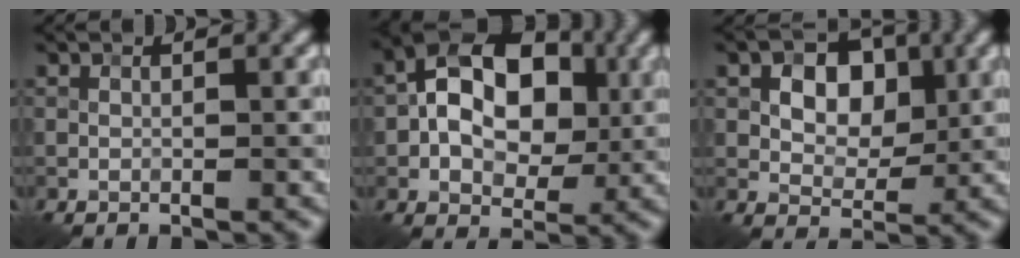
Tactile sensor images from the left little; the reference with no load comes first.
{"total": 10.4, "force": [0.8, 6.8, 7.8], "torque": [-0.117, 0.019, -0.003]}
{"total": 6.4, "force": [1.6, 4.4, 4.3], "torque": [-0.061, 0.010, 0.015]}